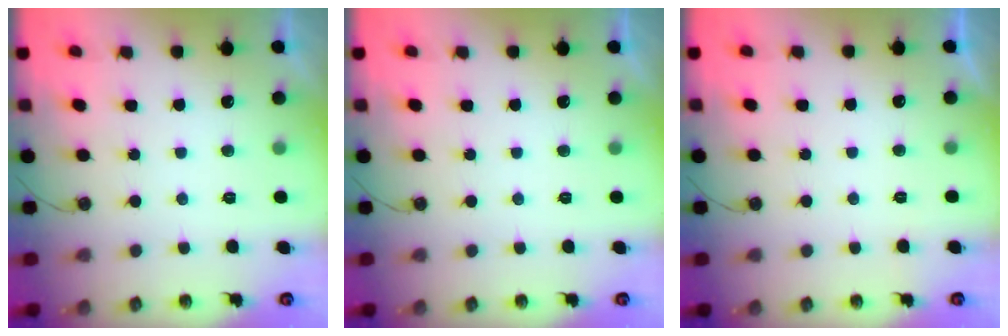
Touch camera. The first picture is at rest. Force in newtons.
{"total": 0.0}
{"total": 0.0}